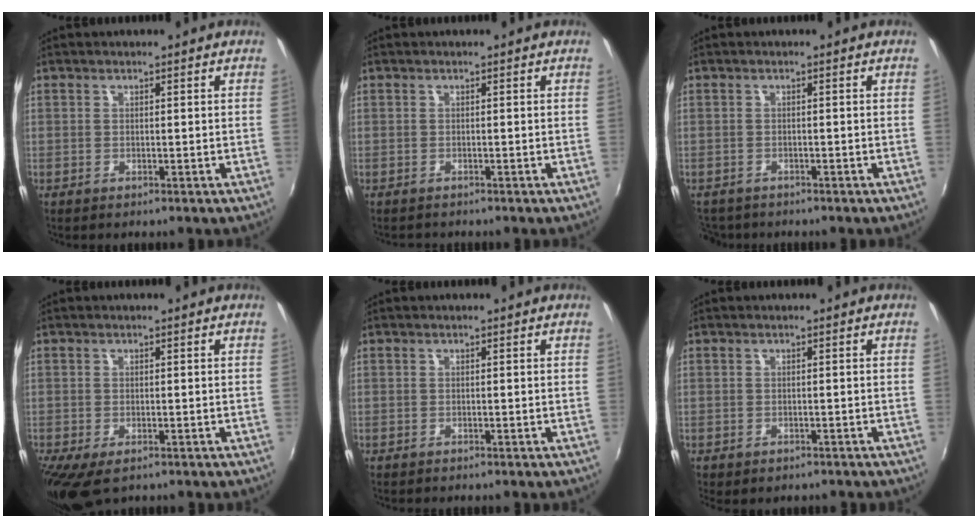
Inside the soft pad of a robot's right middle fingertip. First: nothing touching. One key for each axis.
{"total": 1.0, "fx": -0.9, "fy": 0.1, "fz": 0.1, "tx": -0.006, "ty": -0.003, "tz": -0.014}
{"total": 4.6, "fx": -3.9, "fy": 2.2, "fz": 1.3, "tx": -0.041, "ty": -0.016, "tz": -0.065}
{"total": 6.2, "fx": -3.7, "fy": 2.7, "fz": 4.1, "tx": -0.087, "ty": -0.032, "tz": -0.060}
{"total": 0.6, "fx": -0.5, "fy": 0.0, "fz": 0.2, "tx": -0.003, "ty": -0.002, "tz": -0.008}
{"total": 2.3, "fx": -1.8, "fy": 1.0, "fz": 1.0, "tx": -0.021, "ty": -0.012, "tz": -0.021}